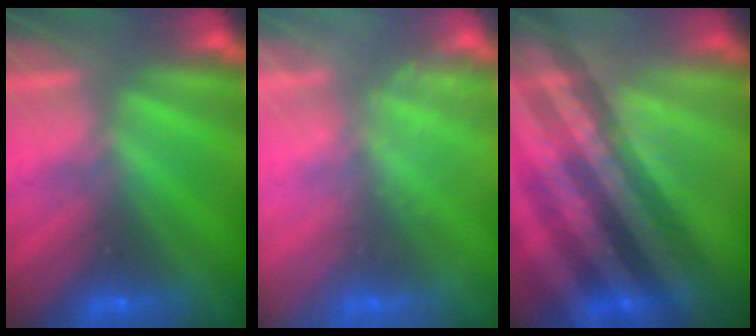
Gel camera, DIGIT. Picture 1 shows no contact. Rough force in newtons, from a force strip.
{"total": 2.4}
{"total": 3.5}